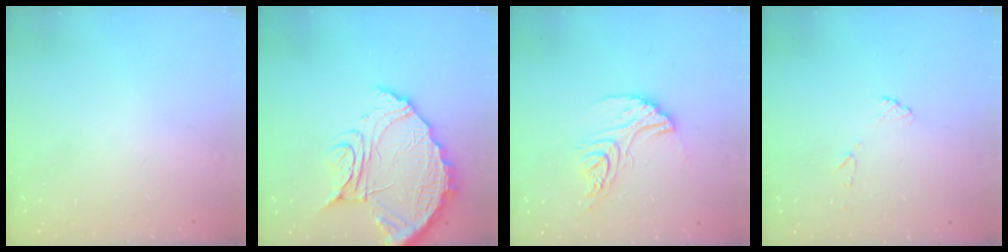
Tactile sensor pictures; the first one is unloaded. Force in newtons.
{"total": 17.6, "press": 17.5, "slide": 1.3}
{"total": 14.8, "press": 14.7, "slide": 1.4}
{"total": 7.9, "press": 7.9, "slide": 0.5}